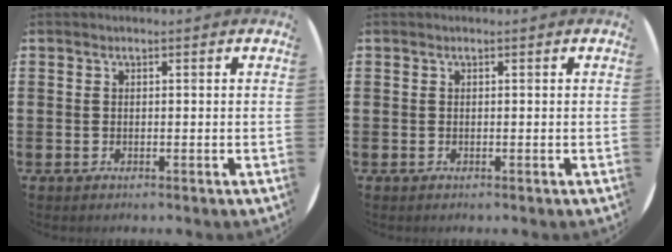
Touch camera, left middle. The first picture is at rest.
{"total": 0.0}